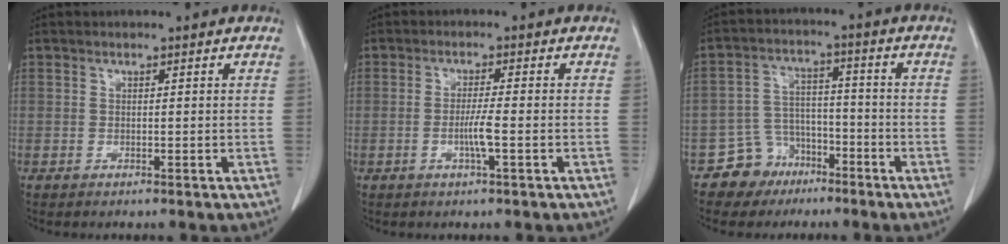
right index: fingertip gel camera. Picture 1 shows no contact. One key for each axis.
{"total": 3.5, "fx": -1.1, "fy": 0.0, "fz": 3.3, "tx": -0.066, "ty": -0.003, "tz": -0.020}
{"total": 7.3, "fx": -4.7, "fy": 5.6, "fz": 0.7, "tx": -0.006, "ty": 0.021, "tz": -0.076}